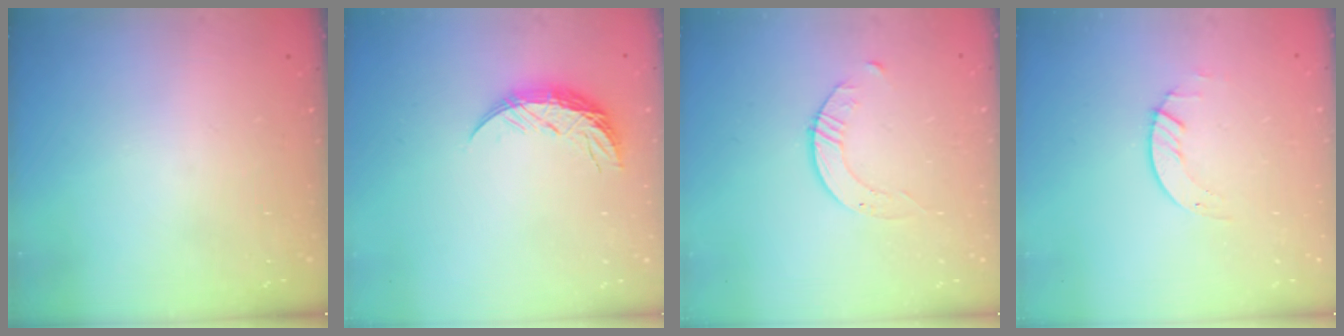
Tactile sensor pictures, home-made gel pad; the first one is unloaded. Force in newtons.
{"total": 8.2, "press": 8.2, "slide": 0.8}
{"total": 2.8, "press": 2.8, "slide": 0.3}
{"total": 1.2, "press": 1.1, "slide": 0.2}